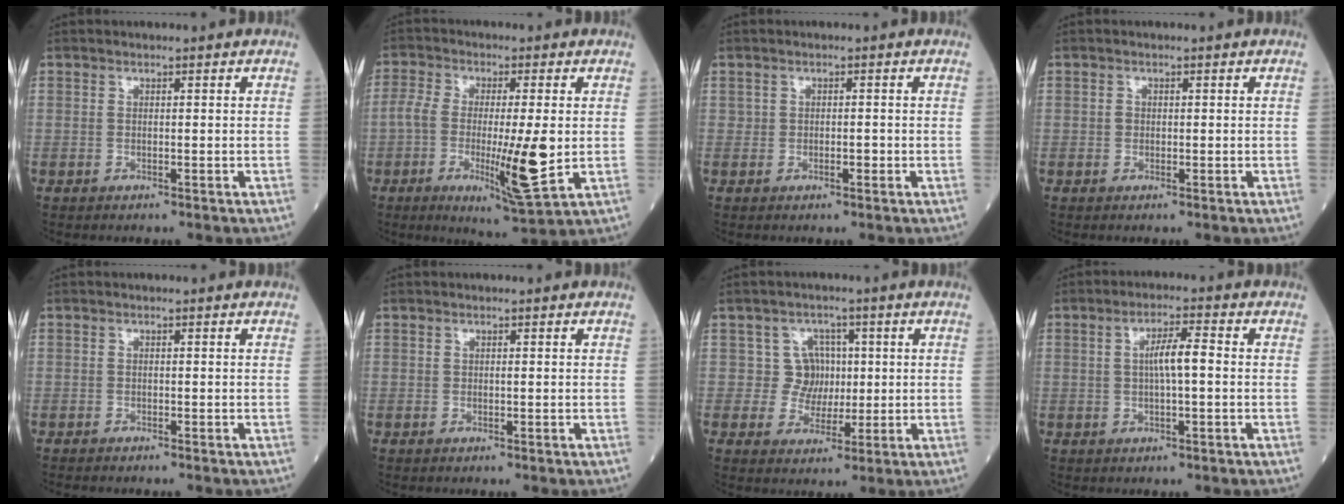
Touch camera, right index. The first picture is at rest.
{"total": 11.5, "force": [-1.9, 2.0, 11.2], "torque": [-0.195, -0.015, -0.029]}
{"total": 1.0, "force": [-0.3, 0.5, 0.8], "torque": [-0.012, 0.002, -0.003]}
{"total": 0.7, "force": [0.0, 0.6, 0.2], "torque": [-0.003, 0.002, -0.001]}
{"total": 1.7, "force": [-1.6, 0.0, 0.6], "torque": [-0.009, -0.003, -0.023]}
{"total": 0.0}
{"total": 4.6, "force": [0.7, 4.5, 0.5], "torque": [0.006, 0.009, 0.009]}
{"total": 4.5, "force": [0.2, 0.6, 4.4], "torque": [-0.081, 0.009, 0.004]}